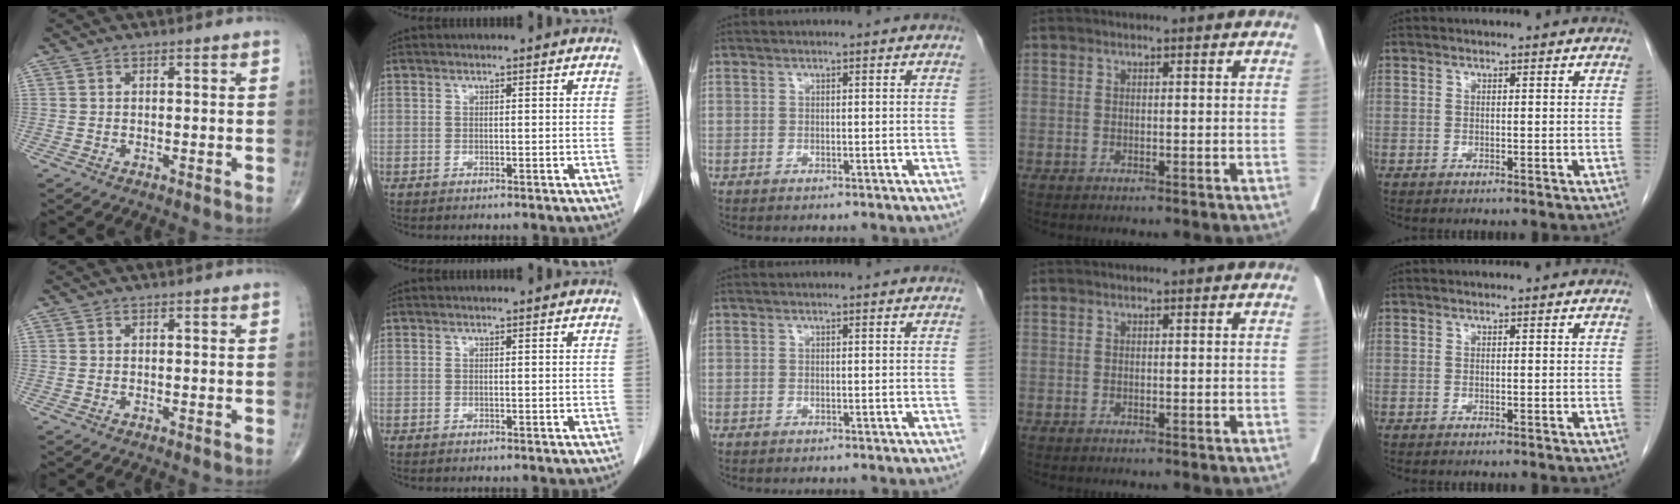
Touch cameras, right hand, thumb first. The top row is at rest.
{}